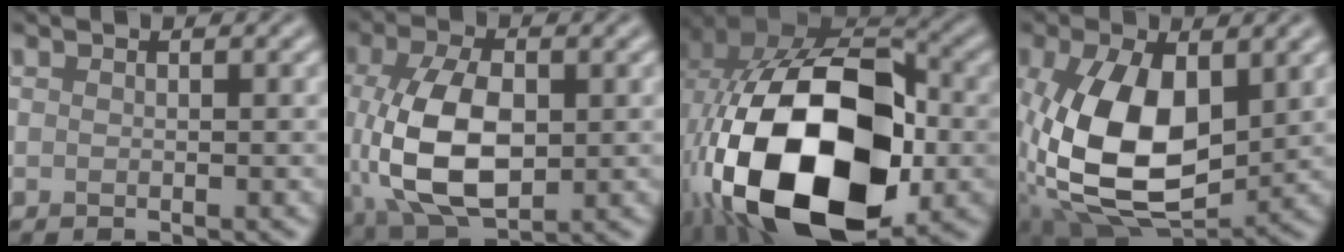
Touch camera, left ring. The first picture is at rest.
{"total": 9.4, "force": [-0.4, 5.5, 7.6], "torque": [-0.166, -0.011, -0.001]}
{"total": 20.2, "force": [-4.2, 12.4, 15.4], "torque": [-0.324, -0.038, -0.059]}
{"total": 12.1, "force": [0.1, 7.2, 9.8], "torque": [-0.204, -0.007, 0.005]}